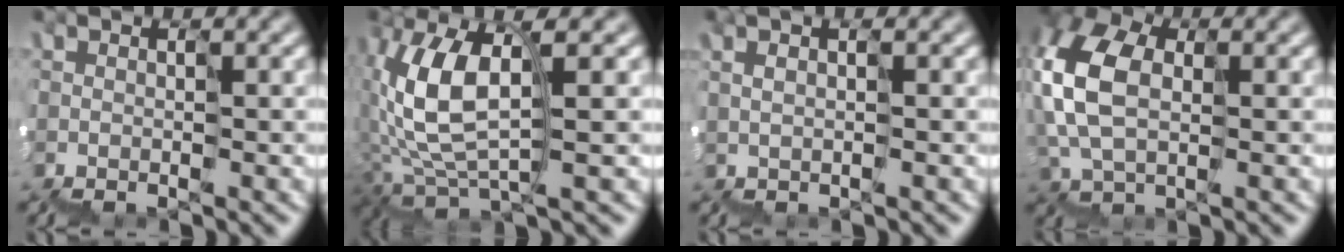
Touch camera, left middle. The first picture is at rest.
{"total": 5.4, "force": [1.2, 2.1, 4.9], "torque": [-0.132, 0.017, 0.021]}
{"total": 1.1, "force": [0.9, 0.2, 0.6], "torque": [-0.011, 0.019, 0.019]}
{"total": 6.0, "force": [1.2, 4.1, 4.1], "torque": [-0.147, 0.025, 0.015]}